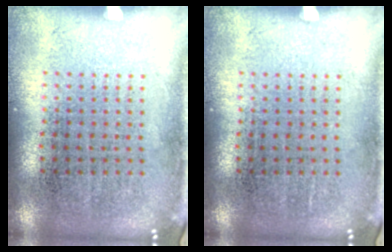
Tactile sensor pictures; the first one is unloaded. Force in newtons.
{"total": 0.0}